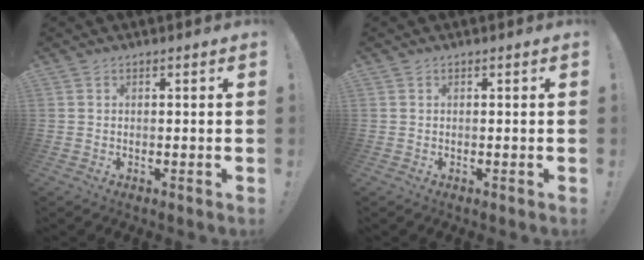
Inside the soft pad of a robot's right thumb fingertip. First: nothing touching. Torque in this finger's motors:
{"motor_torque": [0.00, 0.00, 0.00, 0.00, 0.00]}